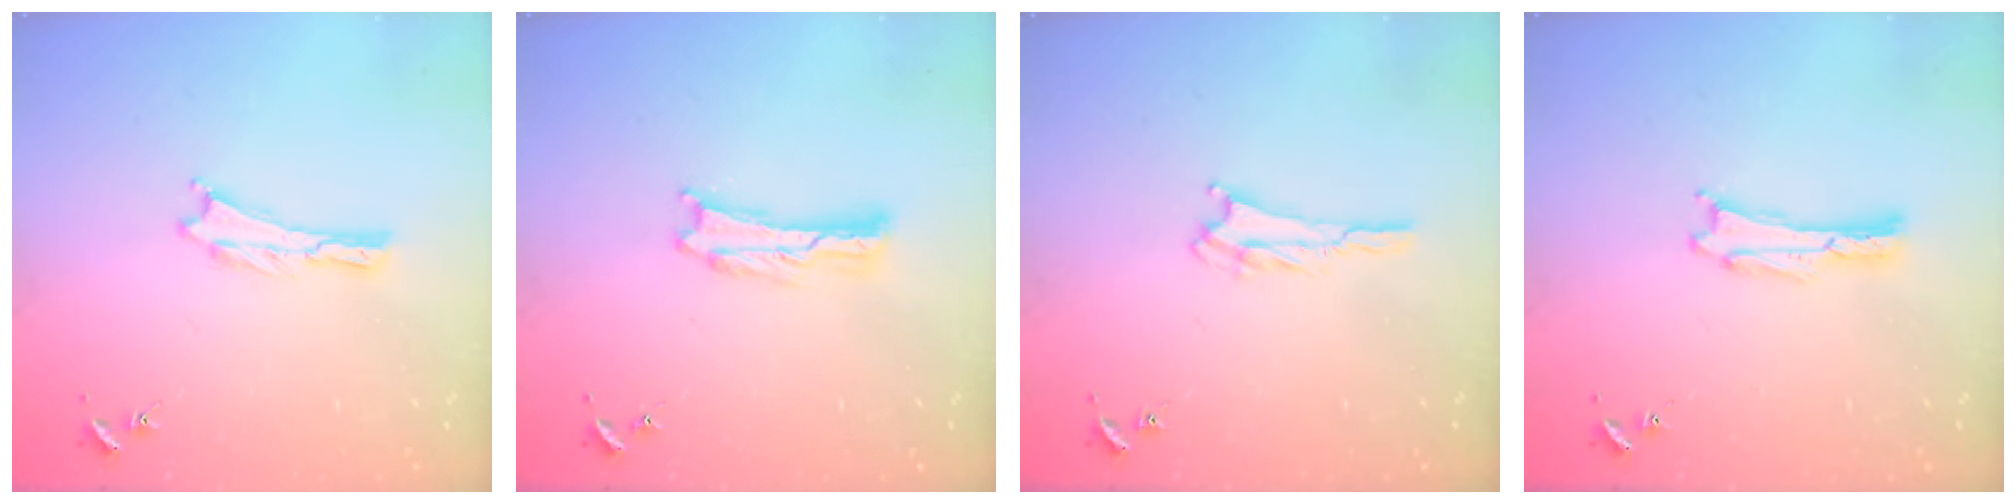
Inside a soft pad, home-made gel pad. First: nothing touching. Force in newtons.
{"total": 0.8, "press": 0.8, "slide": 0.2}
{"total": 2.3, "press": 2.2, "slide": 0.4}
{"total": 0.0}